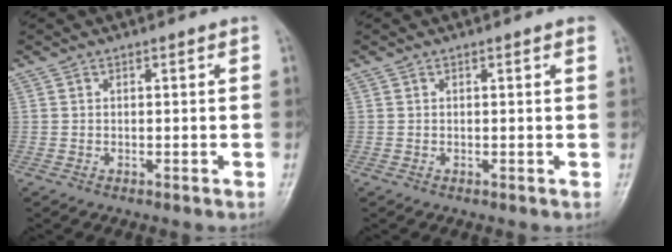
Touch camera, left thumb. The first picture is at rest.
{"total": 0.7, "force": [0.4, 0.1, 0.6], "torque": [-0.007, 0.001, 0.003]}